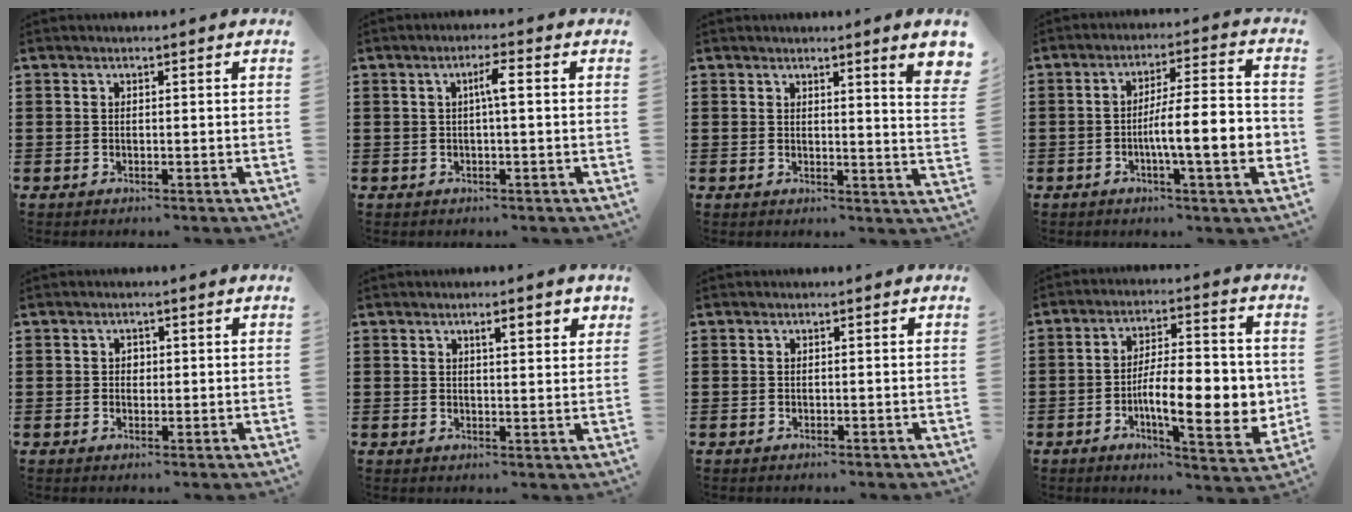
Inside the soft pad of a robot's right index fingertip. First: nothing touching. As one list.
[{"total": 2.7, "force": [0.1, 0.1, 2.7], "torque": [-0.051, 0.002, -0.002]}, {"total": 3.5, "force": [2.2, -0.3, 2.8], "torque": [-0.043, -0.011, 0.034]}, {"total": 9.6, "force": [-2.2, 1.7, 9.2], "torque": [-0.146, 0.000, -0.042]}, {"total": 1.0, "force": [0.1, 0.8, 0.5], "torque": [-0.011, 0.005, 0.001]}, {"total": 3.1, "force": [1.5, 0.7, 2.6], "torque": [-0.037, -0.001, 0.020]}, {"total": 0.0}, {"total": 12.9, "force": [-2.3, 4.3, 12.0], "torque": [-0.182, -0.012, -0.042]}]